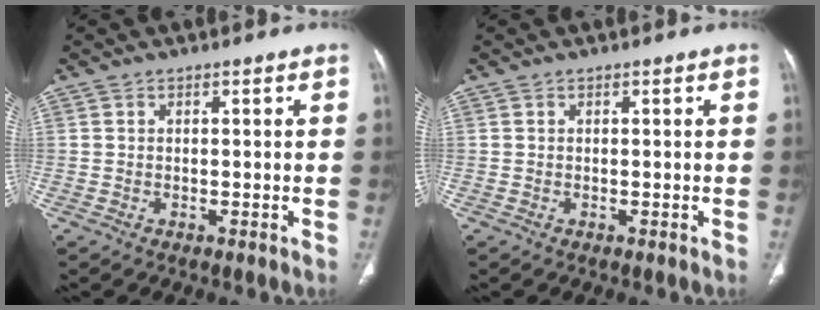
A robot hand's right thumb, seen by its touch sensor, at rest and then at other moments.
{"total": 0.0}